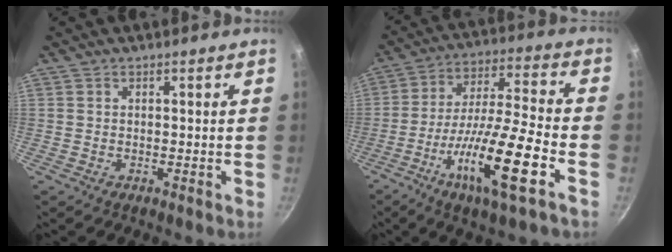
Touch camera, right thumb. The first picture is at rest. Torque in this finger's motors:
{"motor_torque": [0.73, 0.00, 2.11, -0.68, 0.21]}